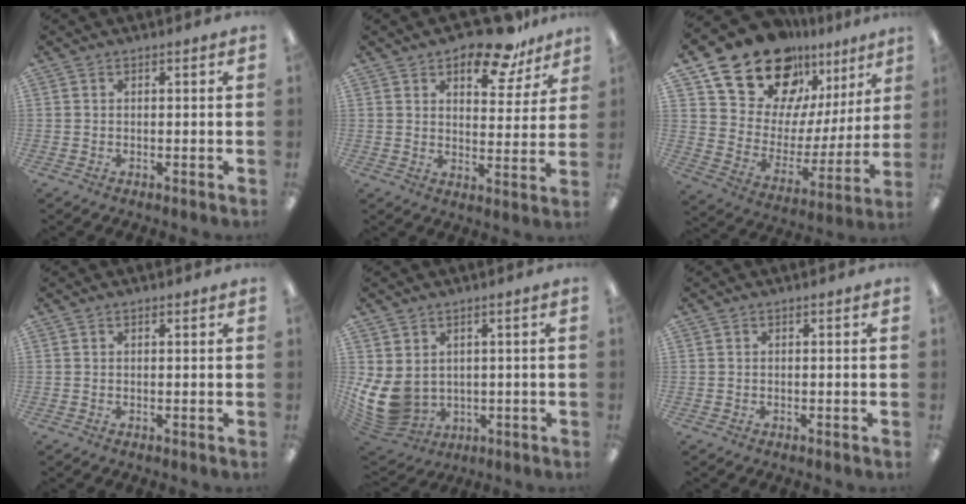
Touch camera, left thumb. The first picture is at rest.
{"total": 13.1, "force": [9.9, 5.7, 6.4], "torque": [-0.082, -0.058, 0.173]}
{"total": 19.8, "force": [15.8, 9.9, 6.6], "torque": [-0.138, -0.115, 0.287]}
{"total": 0.6, "force": [0.4, 0.3, 0.4], "torque": [-0.009, 0.003, 0.007]}
{"total": 9.4, "force": [0.9, 7.6, 5.5], "torque": [-0.141, -0.022, 0.025]}
{"total": 0.0}